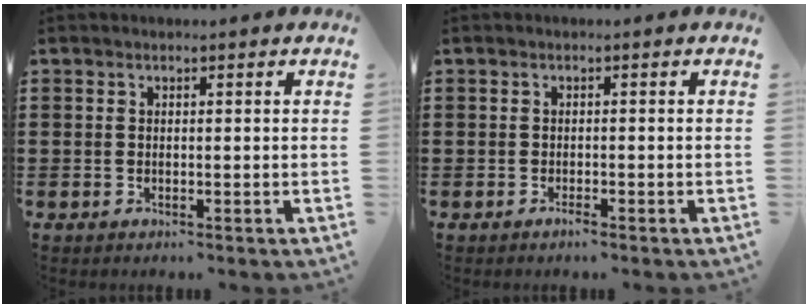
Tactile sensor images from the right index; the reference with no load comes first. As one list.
[{"total": 0.8, "force": [-0.7, 0.2, 0.4], "torque": [-0.010, -0.004, -0.013]}]